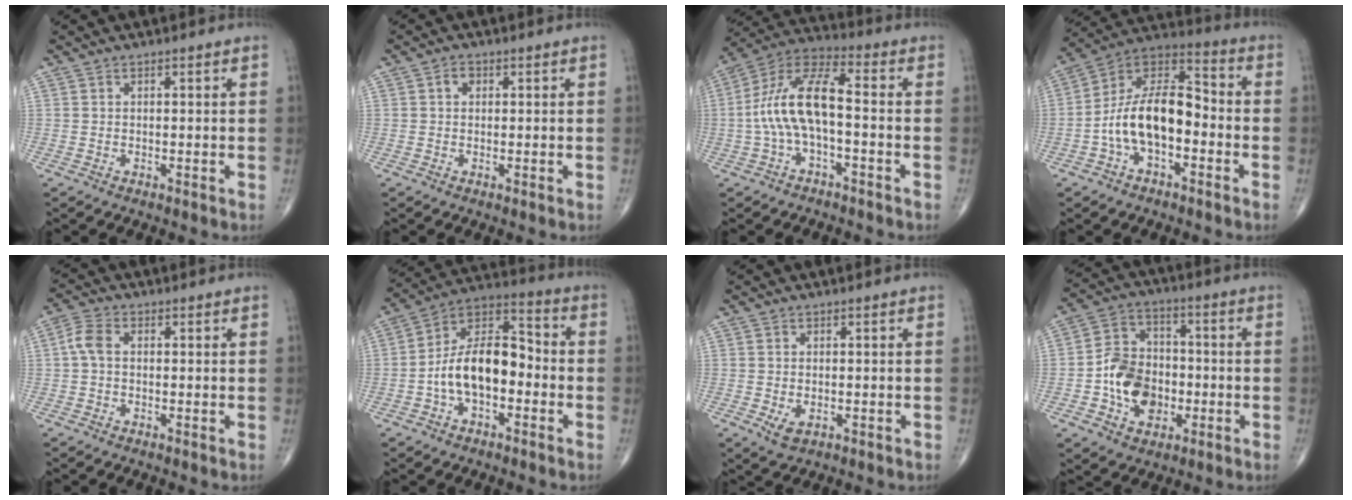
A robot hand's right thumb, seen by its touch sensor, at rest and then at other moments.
{"total": 1.5, "force": [0.3, 1.2, 0.8], "torque": [-0.004, 0.005, 0.003]}
{"total": 12.7, "force": [-1.7, 5.1, 11.5], "torque": [-0.238, 0.050, -0.037]}
{"total": 15.1, "force": [-3.3, 8.1, 12.3], "torque": [-0.212, 0.050, -0.068]}
{"total": 3.9, "force": [0.1, 2.5, 3.0], "torque": [-0.065, 0.012, -0.004]}
{"total": 14.4, "force": [-2.9, 8.2, 11.5], "torque": [-0.189, 0.048, -0.060]}
{"total": 3.0, "force": [-0.9, 1.8, 2.3], "torque": [-0.039, -0.003, -0.008]}
{"total": 12.5, "force": [-2.8, 9.4, 7.8], "torque": [-0.104, 0.029, -0.051]}